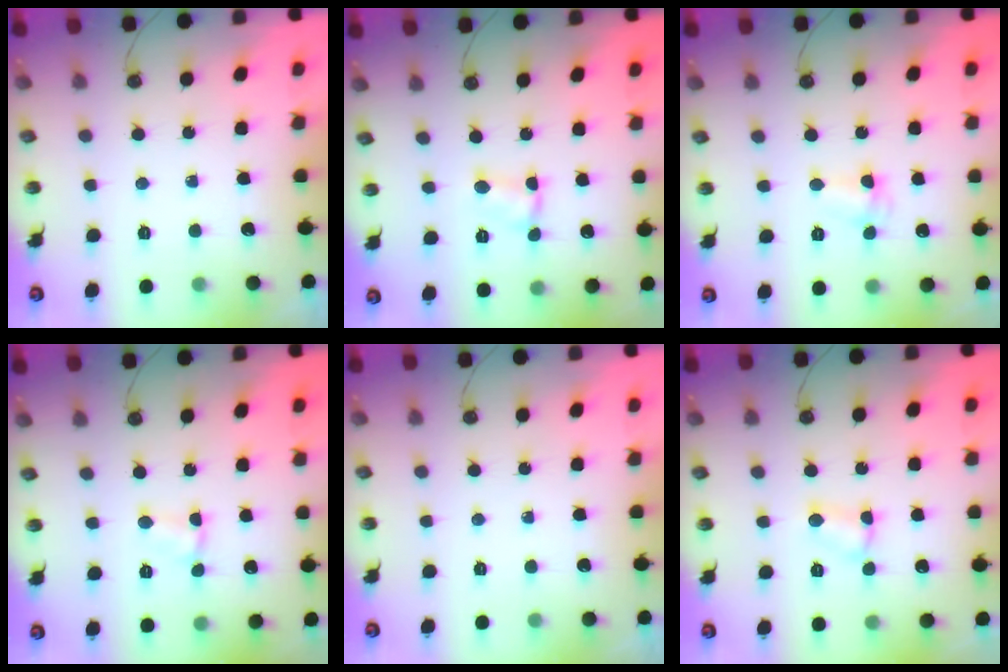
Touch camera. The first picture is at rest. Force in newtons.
{"total": 1.4, "press": 1.4, "slide": 0.2}
{"total": 2.2, "press": 2.2, "slide": 0.5}
{"total": 1.5, "press": 1.5, "slide": 0.2}
{"total": 0.0}
{"total": 5.2, "press": 5.1, "slide": 0.6}